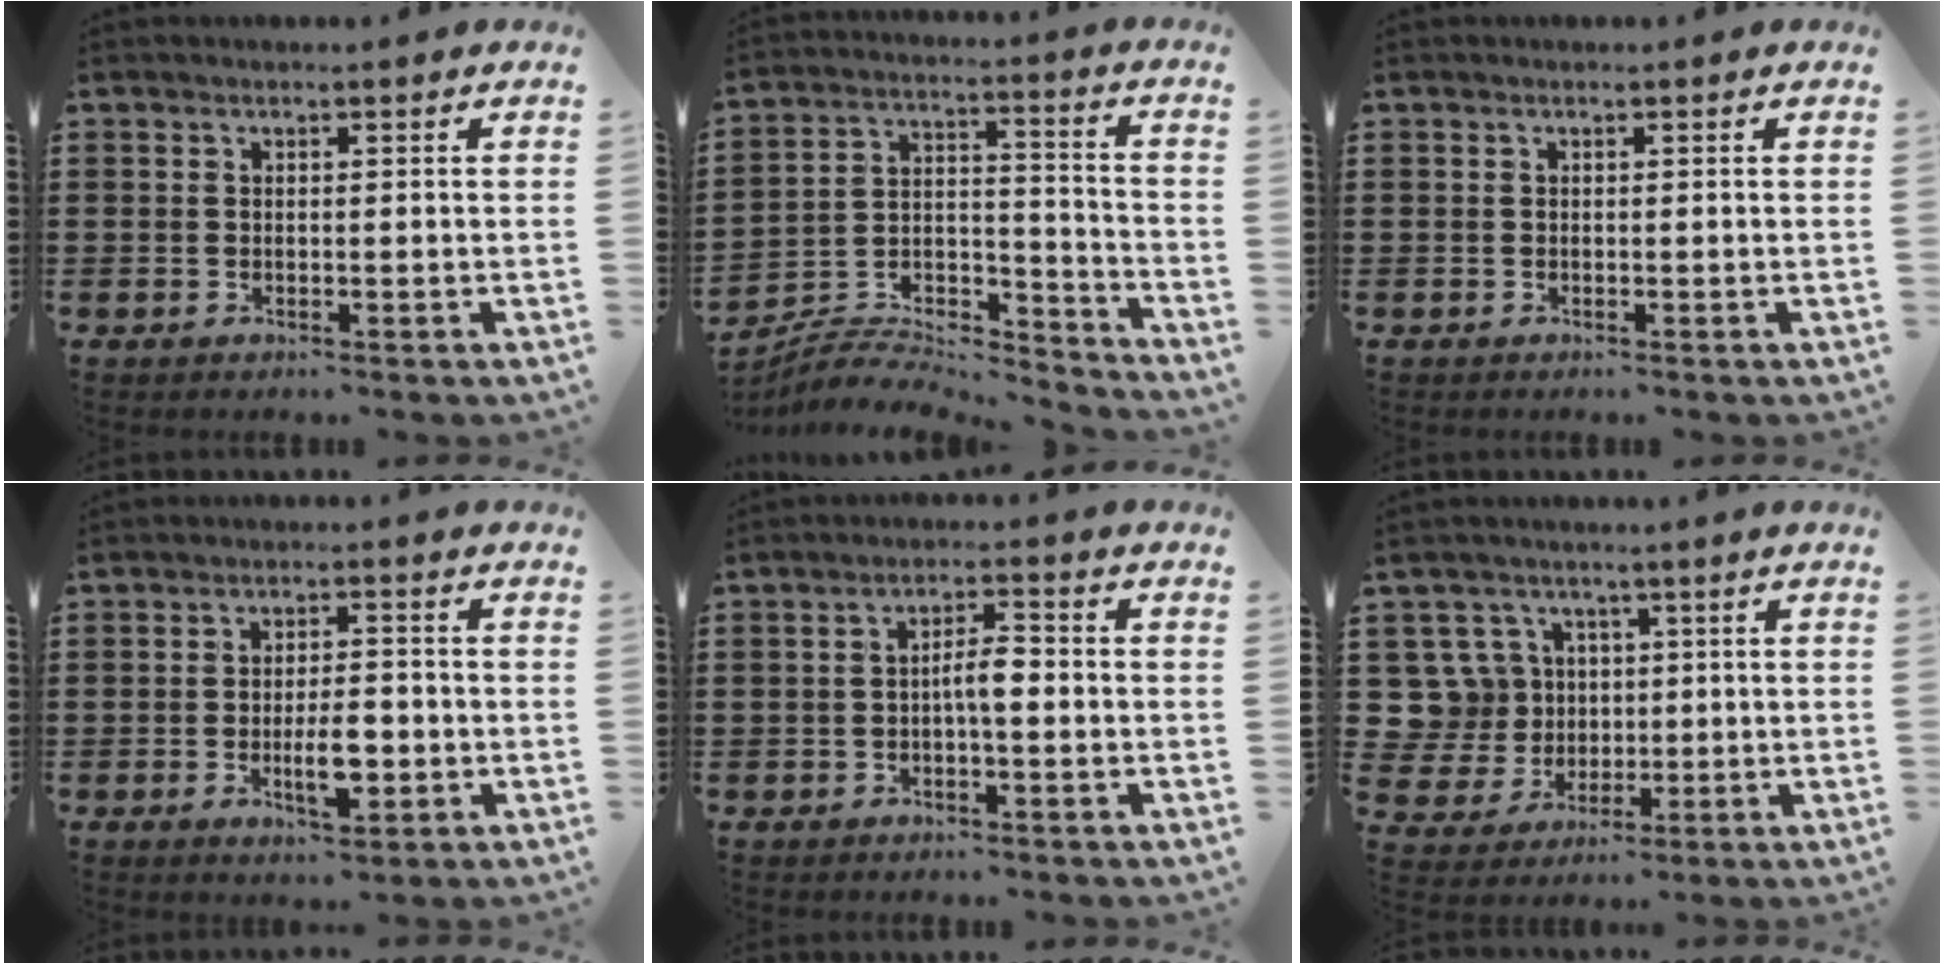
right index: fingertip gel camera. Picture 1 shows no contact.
{"total": 6.7, "force": [-6.4, 1.4, 1.4], "torque": [-0.023, 0.005, -0.127]}
{"total": 0.0}
{"total": 6.2, "force": [-1.6, 2.4, 5.5], "torque": [-0.106, 0.002, -0.031]}
{"total": 3.7, "force": [-0.6, 1.0, 3.5], "torque": [-0.071, 0.005, -0.016]}
{"total": 9.7, "force": [1.7, 9.0, 3.3], "torque": [-0.134, 0.012, 0.036]}